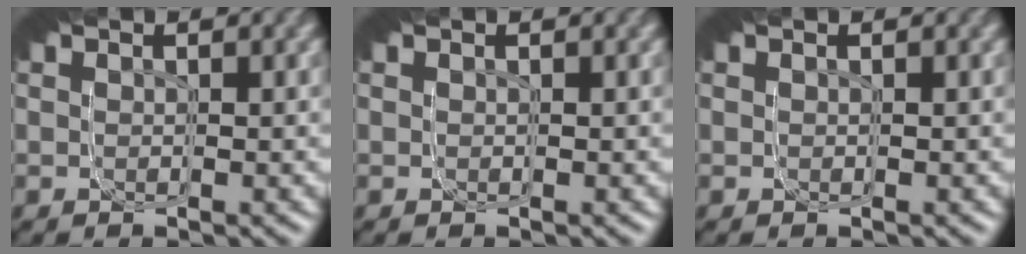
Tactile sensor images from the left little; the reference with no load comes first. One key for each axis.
{"total": 0.0}
{"total": 0.0}